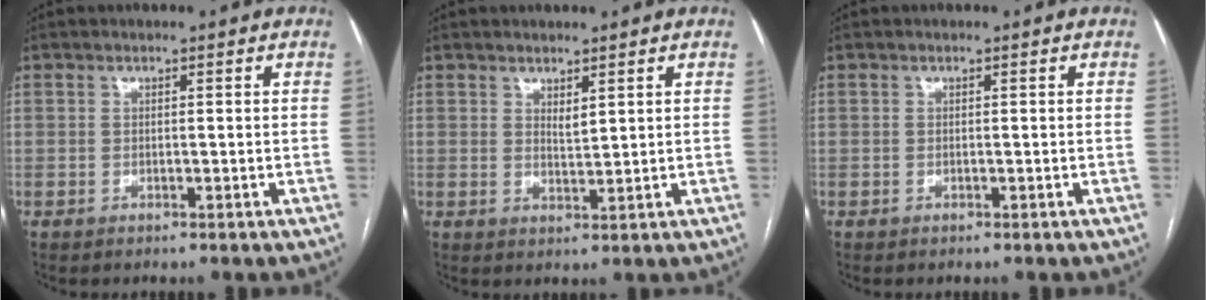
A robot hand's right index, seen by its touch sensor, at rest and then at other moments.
{"total": 1.8, "force": [1.2, 0.4, 1.3], "torque": [-0.025, -0.007, 0.027]}
{"total": 0.0}